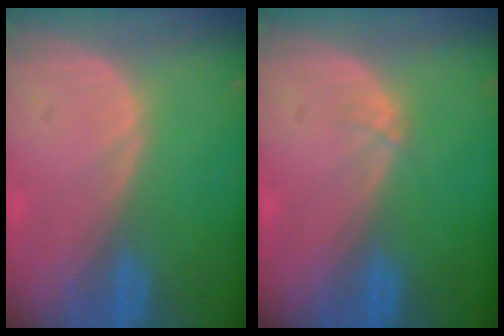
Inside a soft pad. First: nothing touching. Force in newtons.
{"total": 0.5, "press": 0.5, "slide": 0.1}